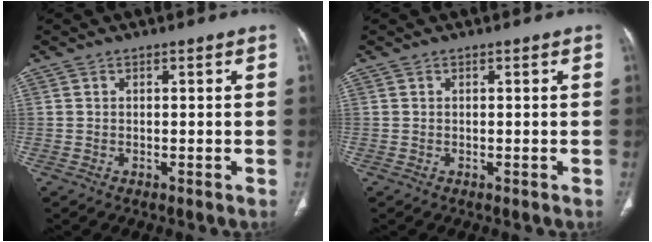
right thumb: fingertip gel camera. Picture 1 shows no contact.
{"total": 0.0}